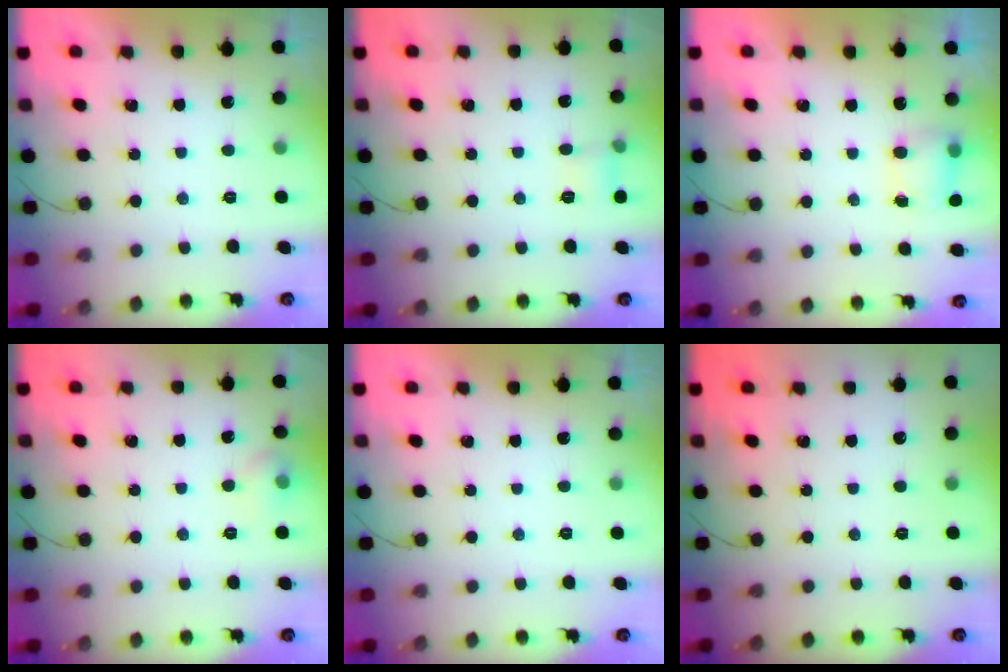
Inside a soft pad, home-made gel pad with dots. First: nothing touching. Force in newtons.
{"total": 4.9, "press": 4.6, "slide": 1.6}
{"total": 5.0, "press": 4.9, "slide": 0.5}
{"total": 5.5, "press": 5.1, "slide": 1.9}
{"total": 0.0}
{"total": 0.0}